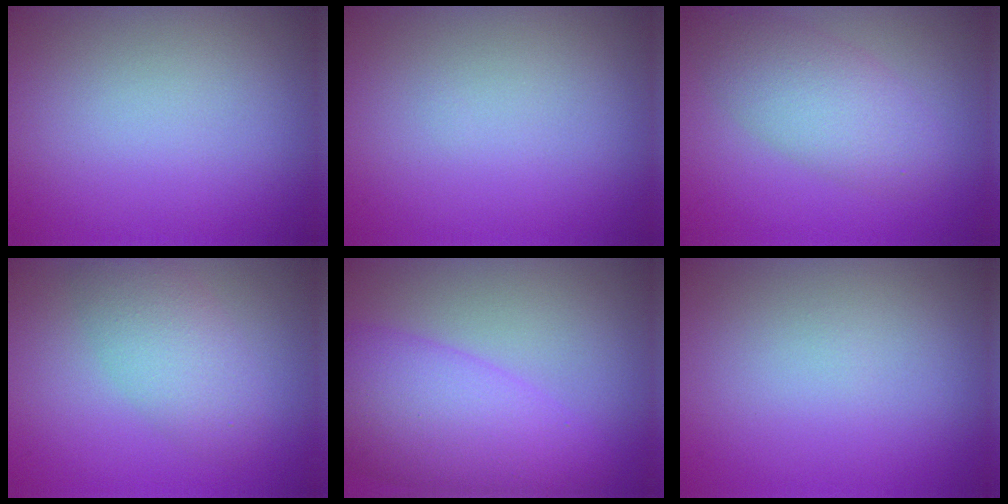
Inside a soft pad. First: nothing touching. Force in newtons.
{"total": 0.0}
{"total": 4.4, "press": 4.4, "slide": 0.2}
{"total": 3.9, "press": 3.9, "slide": 0.1}
{"total": 8.2, "press": 8.2, "slide": 0.3}
{"total": 0.0}